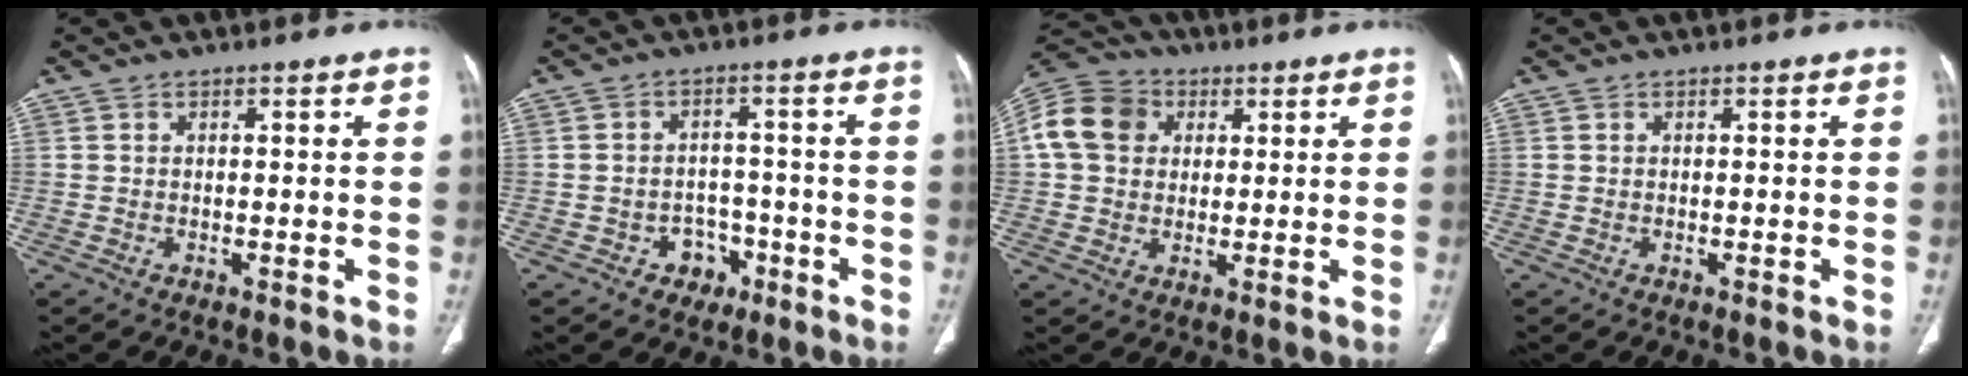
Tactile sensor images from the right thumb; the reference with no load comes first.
{"total": 5.2, "force": [-2.6, 4.2, 1.6], "torque": [0.005, 0.030, -0.031]}
{"total": 12.8, "force": [3.3, 10.4, 6.6], "torque": [-0.123, 0.021, 0.051]}
{"total": 0.0}